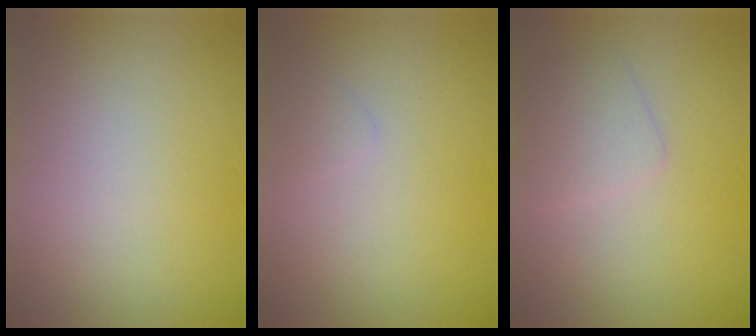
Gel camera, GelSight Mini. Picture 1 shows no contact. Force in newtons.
{"total": 0.6, "press": 0.6, "slide": 0.0}
{"total": 1.9, "press": 1.9, "slide": 0.0}